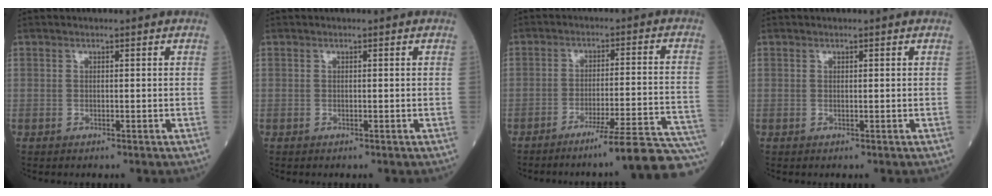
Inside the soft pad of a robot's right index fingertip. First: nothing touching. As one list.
[{"total": 0.0}, {"total": 17.0, "force": [-14.9, -1.9, 8.1], "torque": [-0.043, 0.010, -0.200]}, {"total": 0.0}]